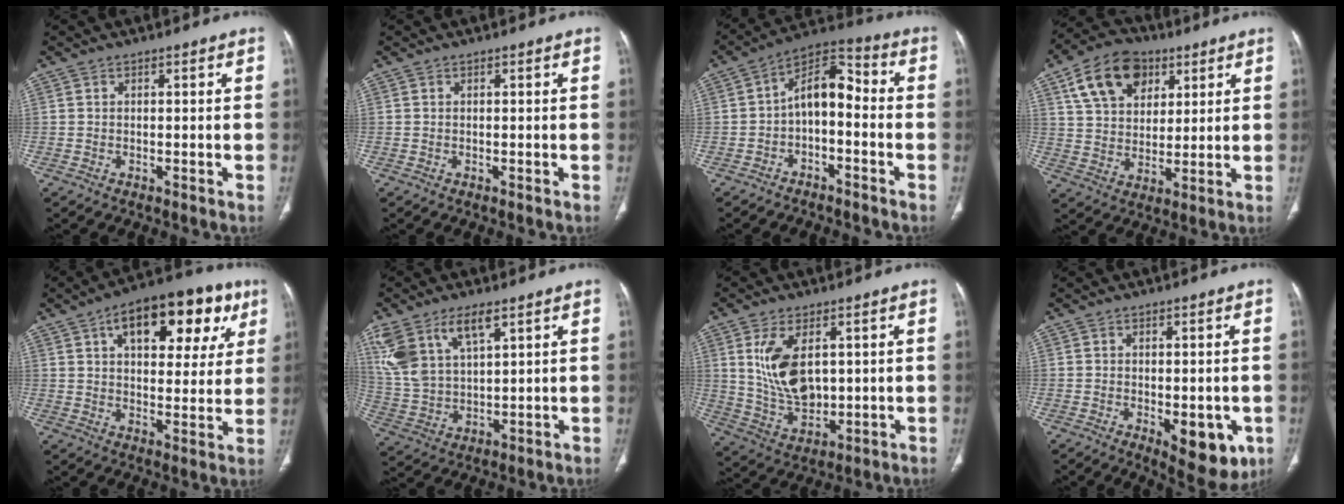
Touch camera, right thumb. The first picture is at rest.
{"total": 0.0}
{"total": 9.8, "force": [-2.0, 5.6, 7.8], "torque": [-0.109, 0.051, -0.046]}
{"total": 14.6, "force": [6.7, 10.0, 8.2], "torque": [-0.122, -0.010, 0.119]}
{"total": 20.8, "force": [9.1, 10.6, 15.4], "torque": [-0.175, 0.006, 0.129]}
{"total": 13.1, "force": [7.1, 6.2, 9.2], "torque": [-0.190, -0.015, 0.151]}
{"total": 11.8, "force": [2.9, 6.8, 9.2], "torque": [-0.164, -0.017, 0.072]}
{"total": 9.8, "force": [-3.0, 4.6, 8.1], "torque": [-0.079, -0.007, -0.028]}